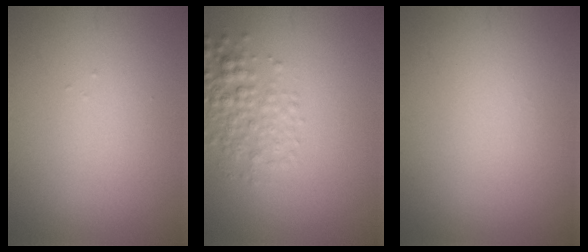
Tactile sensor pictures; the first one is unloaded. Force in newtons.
{"total": 3.1, "press": 3.1, "slide": 0.1}
{"total": 0.0}